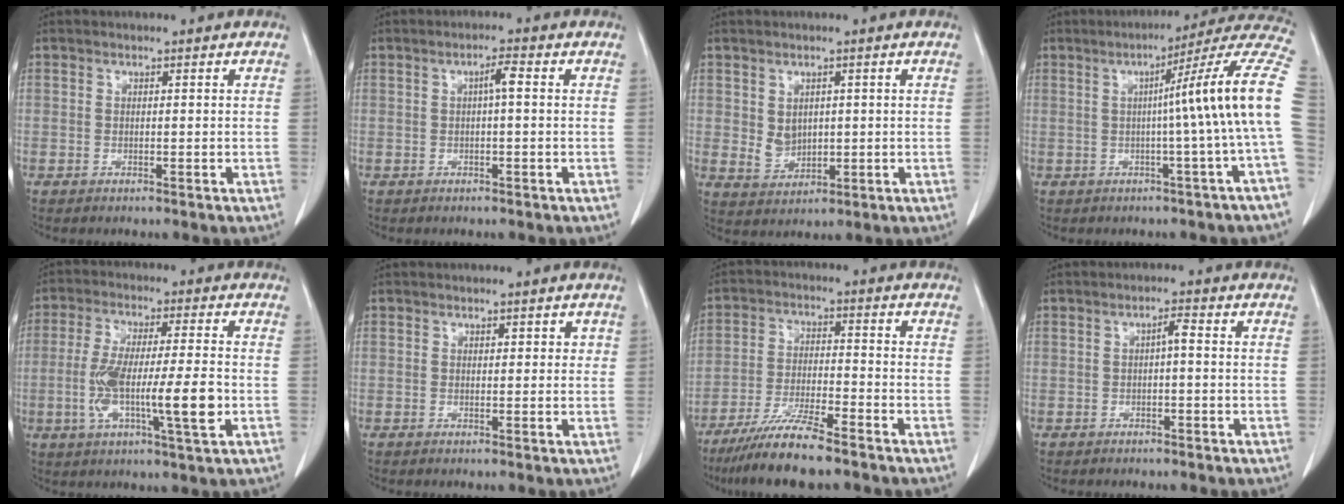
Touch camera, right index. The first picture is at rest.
{"total": 2.1, "force": [0.2, 0.2, 2.1], "torque": [-0.036, 0.005, 0.004]}
{"total": 3.7, "force": [0.6, 2.9, 2.2], "torque": [-0.041, 0.000, 0.026]}
{"total": 14.2, "force": [0.1, -2.2, 14.0], "torque": [-0.168, 0.023, -0.008]}
{"total": 12.3, "force": [-2.3, 1.0, 12.0], "torque": [-0.224, -0.002, -0.041]}
{"total": 1.5, "force": [0.8, 1.0, 0.8], "torque": [-0.003, 0.001, 0.010]}
{"total": 8.5, "force": [-6.8, 0.6, 5.1], "torque": [-0.099, -0.025, -0.127]}
{"total": 1.6, "force": [-0.1, 0.3, 1.6], "torque": [-0.026, 0.005, -0.001]}